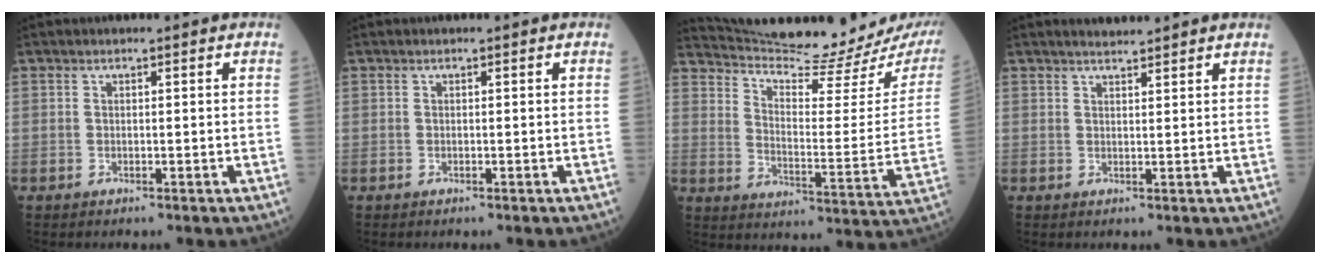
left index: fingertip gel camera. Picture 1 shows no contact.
{"total": 0.0}
{"total": 20.9, "force": [19.8, 0.1, 6.8], "torque": [-0.107, -0.085, 0.268]}
{"total": 2.6, "force": [2.5, 0.1, 0.7], "torque": [-0.012, 0.013, 0.041]}